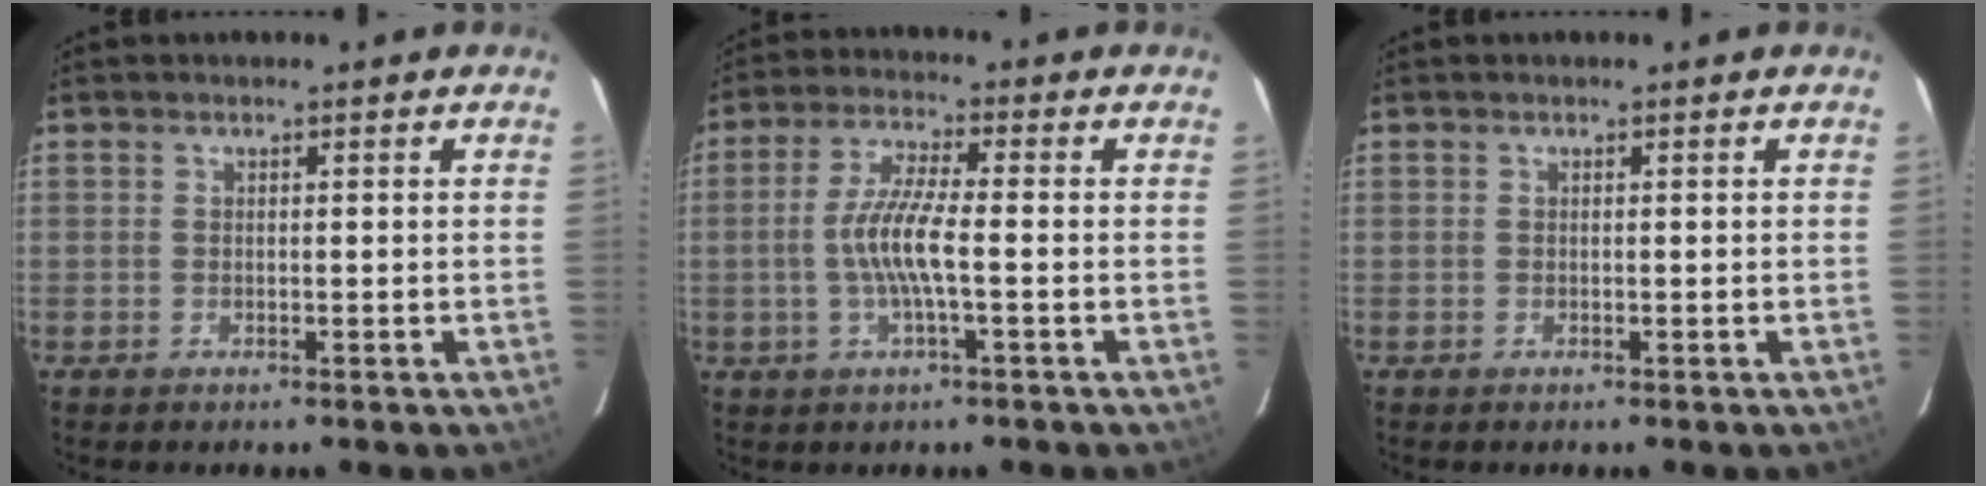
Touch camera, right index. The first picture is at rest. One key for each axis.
{"total": 7.7, "fx": -1.5, "fy": 0.7, "fz": 7.5, "tx": -0.153, "ty": 0.001, "tz": -0.029}
{"total": 0.0}